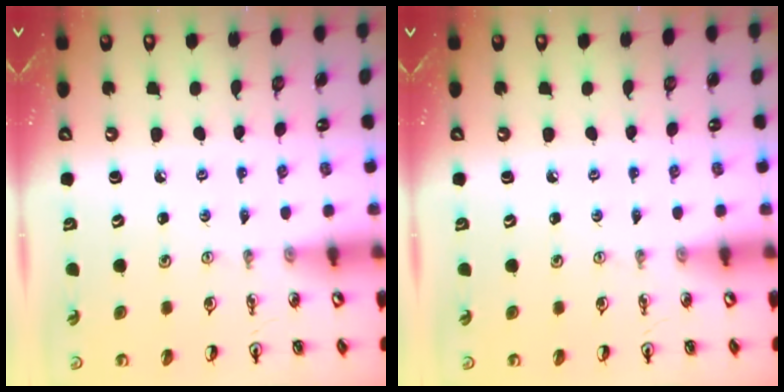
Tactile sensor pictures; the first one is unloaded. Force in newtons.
{"total": 0.0}